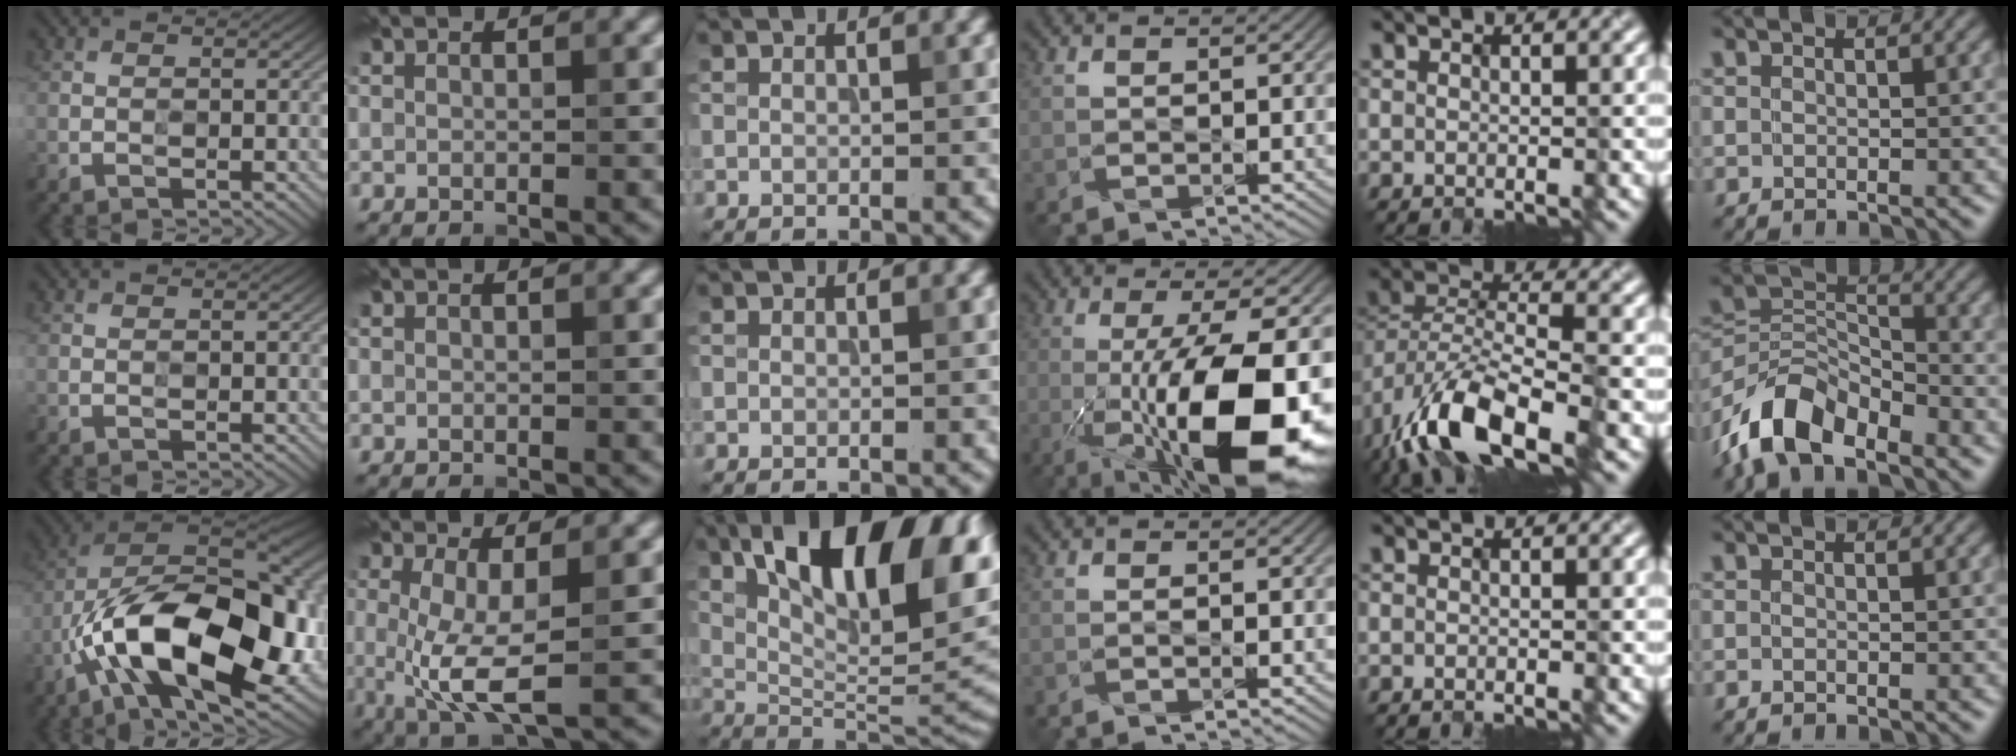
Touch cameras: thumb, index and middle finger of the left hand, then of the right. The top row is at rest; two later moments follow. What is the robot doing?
{"motion": "extract", "object": "pen cap and body"}